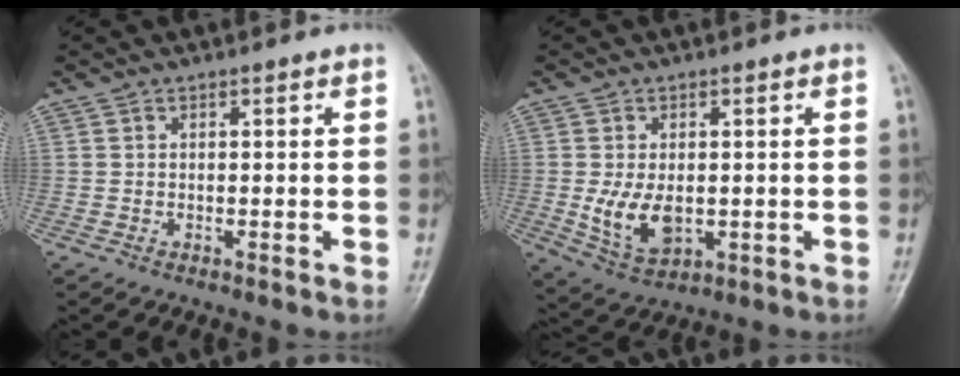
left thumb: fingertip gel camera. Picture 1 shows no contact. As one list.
[{"total": 7.7, "force": [-0.6, 4.8, 6.0], "torque": [-0.102, -0.016, 0.002]}]